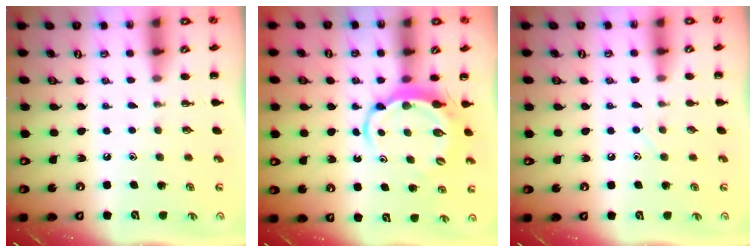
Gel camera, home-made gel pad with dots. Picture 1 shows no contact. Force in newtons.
{"total": 6.2, "press": 6.1, "slide": 1.0}
{"total": 2.4, "press": 2.3, "slide": 0.7}